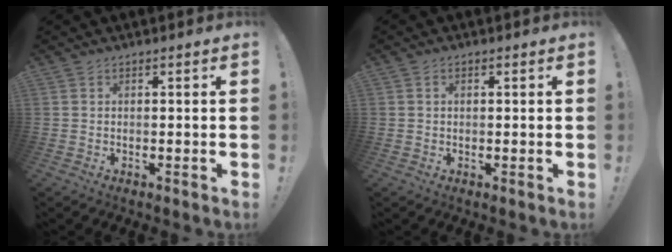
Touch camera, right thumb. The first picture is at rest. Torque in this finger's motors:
{"motor_torque": [0.22, -0.38, 0.15, 0.14, 0.03]}